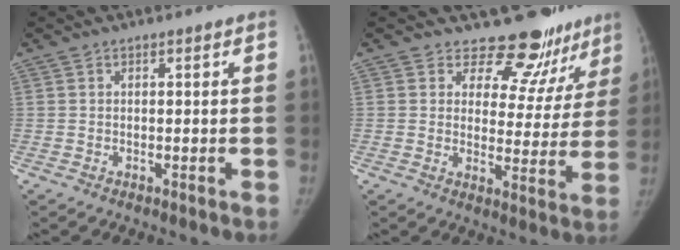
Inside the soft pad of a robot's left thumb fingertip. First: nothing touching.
{"total": 13.5, "force": [12.0, 6.0, 1.6], "torque": [0.040, -0.092, 0.132]}